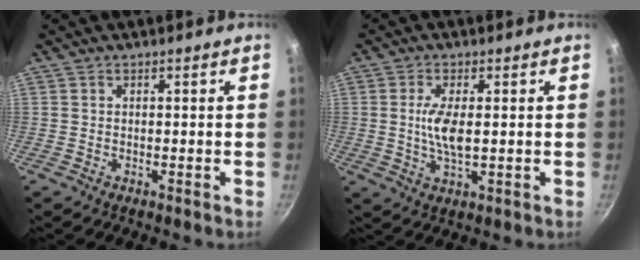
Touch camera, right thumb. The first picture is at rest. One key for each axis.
{"total": 6.3, "fx": 0.4, "fy": 2.3, "fz": 5.9, "tx": -0.121, "ty": -0.004, "tz": 0.009}